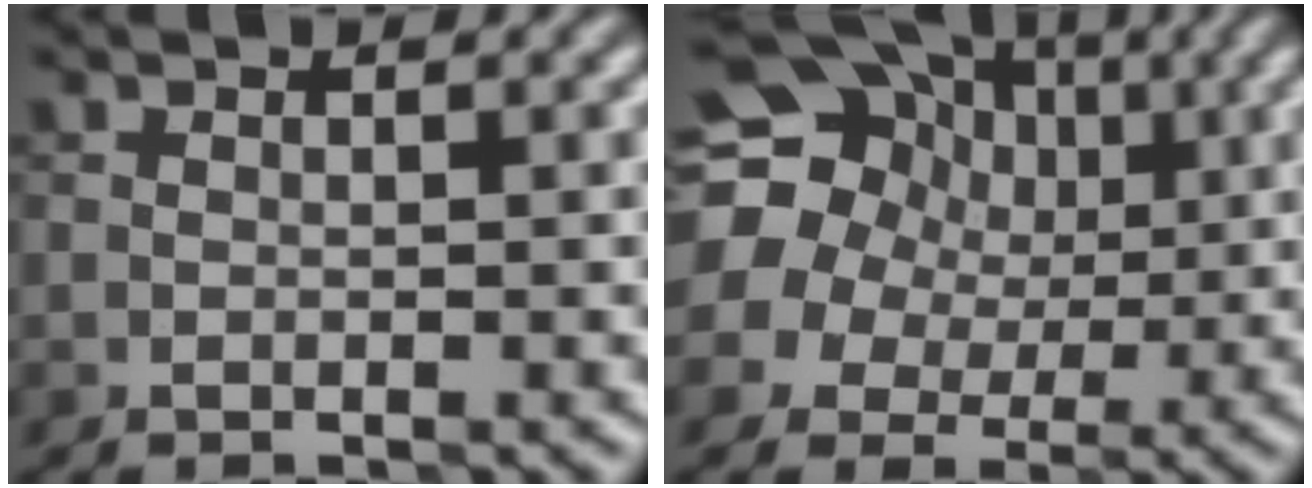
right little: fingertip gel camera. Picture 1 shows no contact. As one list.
[{"total": 17.3, "force": [5.4, 14.9, 6.9], "torque": [-0.162, 0.032, 0.074]}]